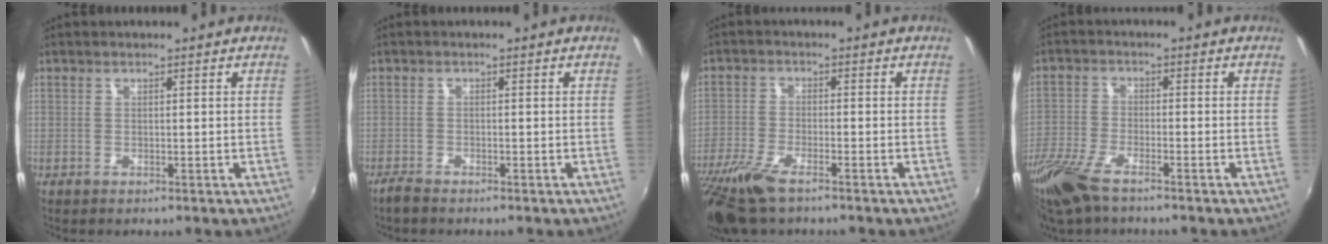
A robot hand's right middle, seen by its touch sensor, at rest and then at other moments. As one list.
[{"total": 1.9, "force": [-1.8, 0.3, 0.7], "torque": [-0.022, -0.004, -0.036]}, {"total": 10.7, "force": [-7.7, 3.1, 6.8], "torque": [-0.164, -0.039, -0.152]}, {"total": 9.9, "force": [-7.3, 3.1, 6.0], "torque": [-0.150, -0.029, -0.150]}]